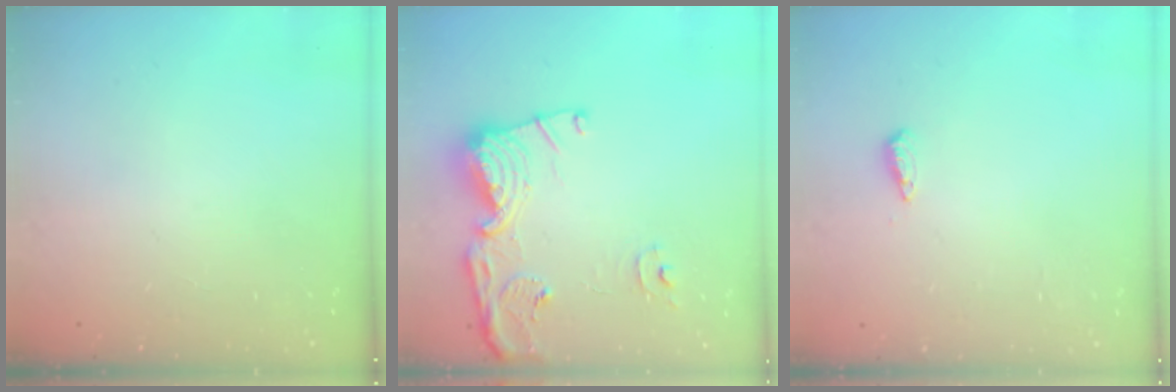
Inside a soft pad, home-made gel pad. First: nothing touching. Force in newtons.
{"total": 16.3, "press": 16.2, "slide": 1.5}
{"total": 5.3, "press": 5.2, "slide": 1.1}